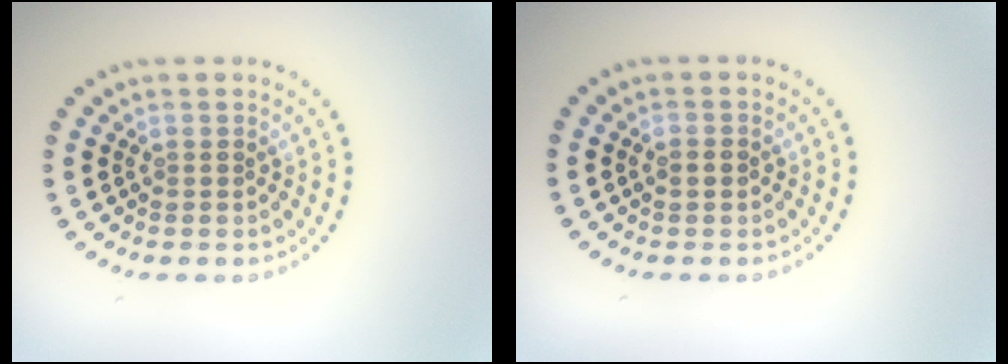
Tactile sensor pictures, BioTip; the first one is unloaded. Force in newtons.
{"total": 1.2, "press": 1.2, "slide": 0.2}